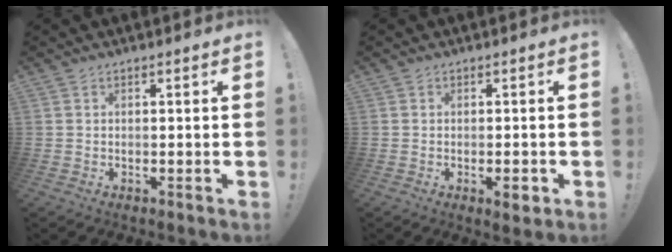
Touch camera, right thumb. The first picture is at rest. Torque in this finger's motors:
{"motor_torque": [0.34, -0.28, 0.53, -0.40, -0.03]}